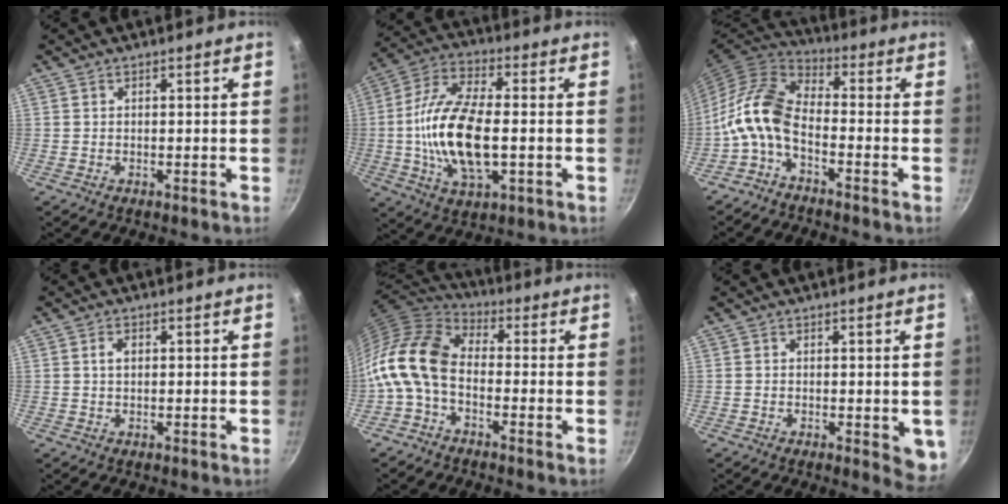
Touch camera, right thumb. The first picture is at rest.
{"total": 17.5, "force": [-1.5, 7.9, 15.5], "torque": [-0.300, 0.016, -0.039]}
{"total": 10.5, "force": [-3.7, 5.7, 7.9], "torque": [-0.163, 0.047, -0.091]}
{"total": 2.1, "force": [0.5, 1.4, 1.5], "torque": [-0.021, 0.003, 0.009]}
{"total": 13.6, "force": [-3.0, 8.5, 10.2], "torque": [-0.193, 0.041, -0.083]}
{"total": 4.8, "force": [-0.7, 2.3, 4.1], "torque": [-0.037, -0.005, -0.008]}